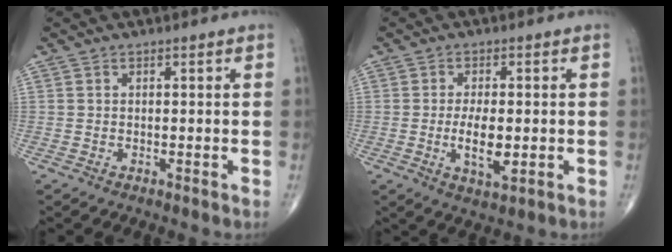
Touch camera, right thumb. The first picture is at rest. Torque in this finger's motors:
{"motor_torque": [0.70, 2.28, 0.90, -0.15, 0.12]}